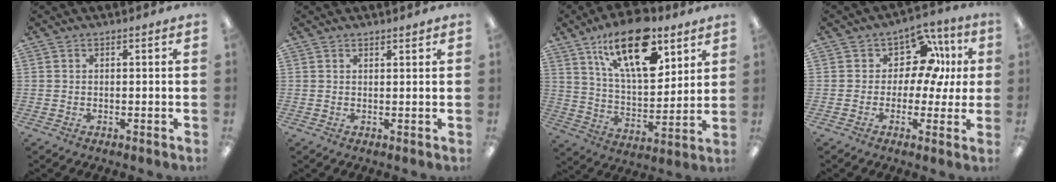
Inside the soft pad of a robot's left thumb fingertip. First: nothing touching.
{"total": 1.0, "force": [0.9, 0.1, 0.5], "torque": [-0.003, -0.003, 0.014]}
{"total": 21.2, "force": [12.5, 9.5, 14.4], "torque": [-0.229, -0.054, 0.208]}
{"total": 11.2, "force": [3.7, 8.1, 6.8], "torque": [-0.108, -0.006, 0.071]}